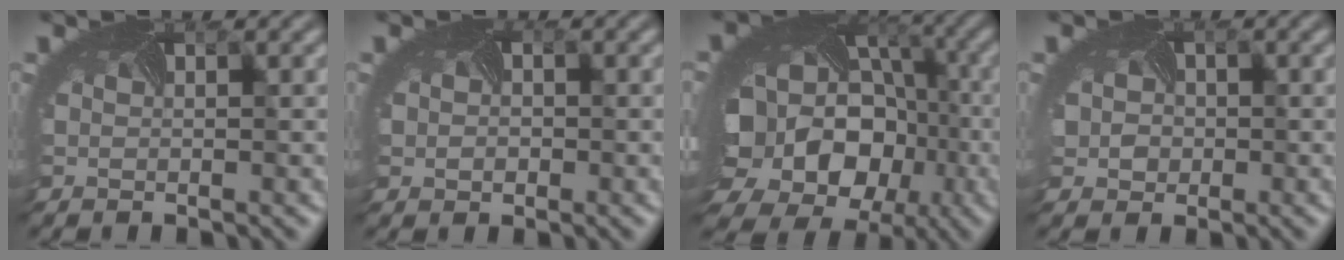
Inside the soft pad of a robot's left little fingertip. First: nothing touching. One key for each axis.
{"total": 0.8, "fx": -0.1, "fy": 0.8, "fz": 0.1, "tx": -0.014, "ty": -0.005, "tz": 0.022}
{"total": 15.5, "fx": -4.4, "fy": 13.3, "fz": 6.6, "tx": -0.160, "ty": -0.042, "tz": -0.065}
{"total": 1.7, "fx": -0.2, "fy": 1.7, "fz": 0.0, "tx": -0.029, "ty": -0.011, "tz": 0.027}